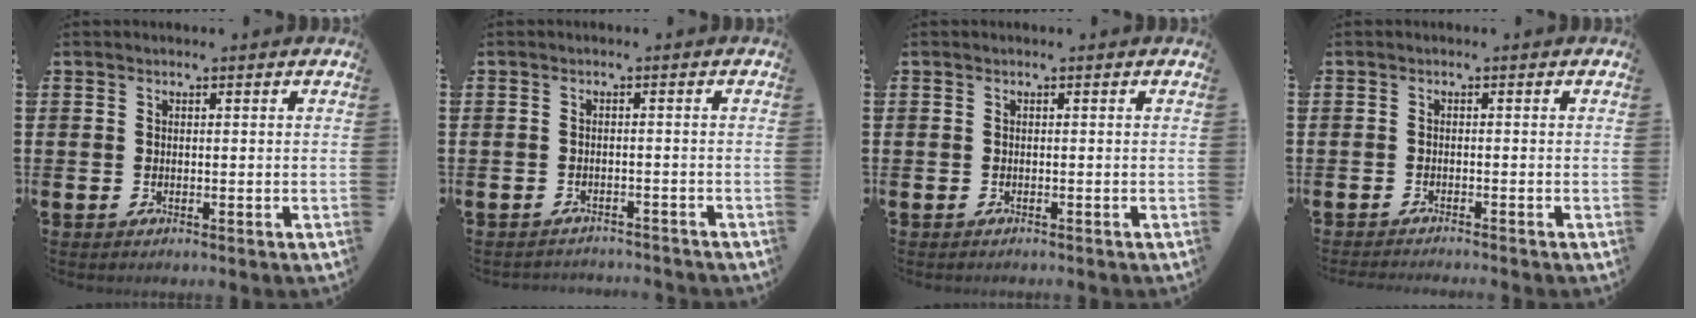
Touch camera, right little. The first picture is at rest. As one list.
[{"total": 1.2, "force": [-1.2, 0.0, -0.1], "torque": [-0.003, 0.003, -0.026]}, {"total": 0.0}, {"total": 0.9, "force": [-0.8, -0.2, 0.1], "torque": [-0.002, -0.001, -0.017]}]